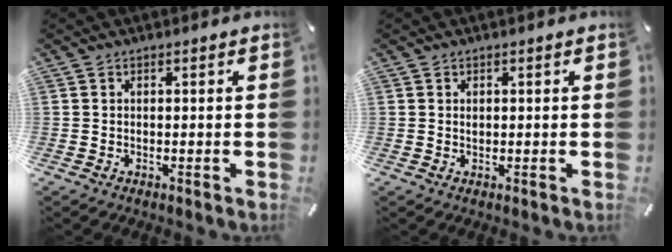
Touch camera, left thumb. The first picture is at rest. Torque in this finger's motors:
{"motor_torque": [0.08, 0.04, 0.04, -0.10, 0.03]}